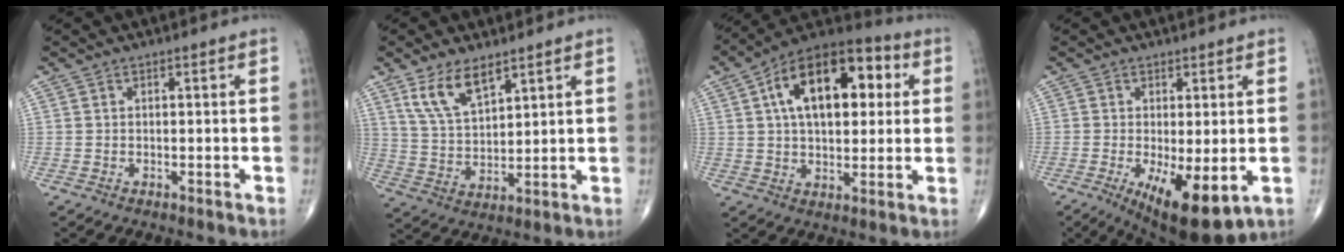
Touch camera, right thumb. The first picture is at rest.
{"total": 8.9, "force": [5.6, 3.8, 5.7], "torque": [-0.099, -0.029, 0.117]}
{"total": 20.4, "force": [5.2, 11.0, 16.3], "torque": [-0.225, 0.021, 0.071]}
{"total": 11.2, "force": [-3.2, 3.9, 10.0], "torque": [-0.153, -0.024, -0.037]}